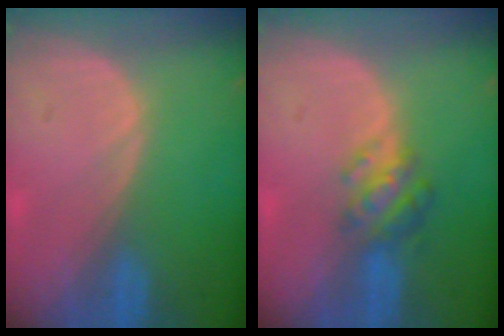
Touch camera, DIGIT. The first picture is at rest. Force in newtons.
{"total": 4.5, "press": 4.5, "slide": 0.6}